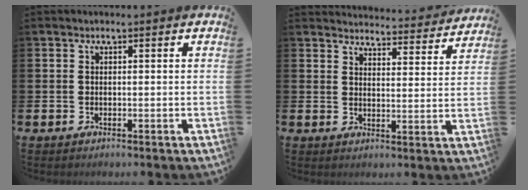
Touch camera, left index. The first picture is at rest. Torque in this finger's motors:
{"motor_torque": [-0.22, -0.94, 0.13, 0.00]}